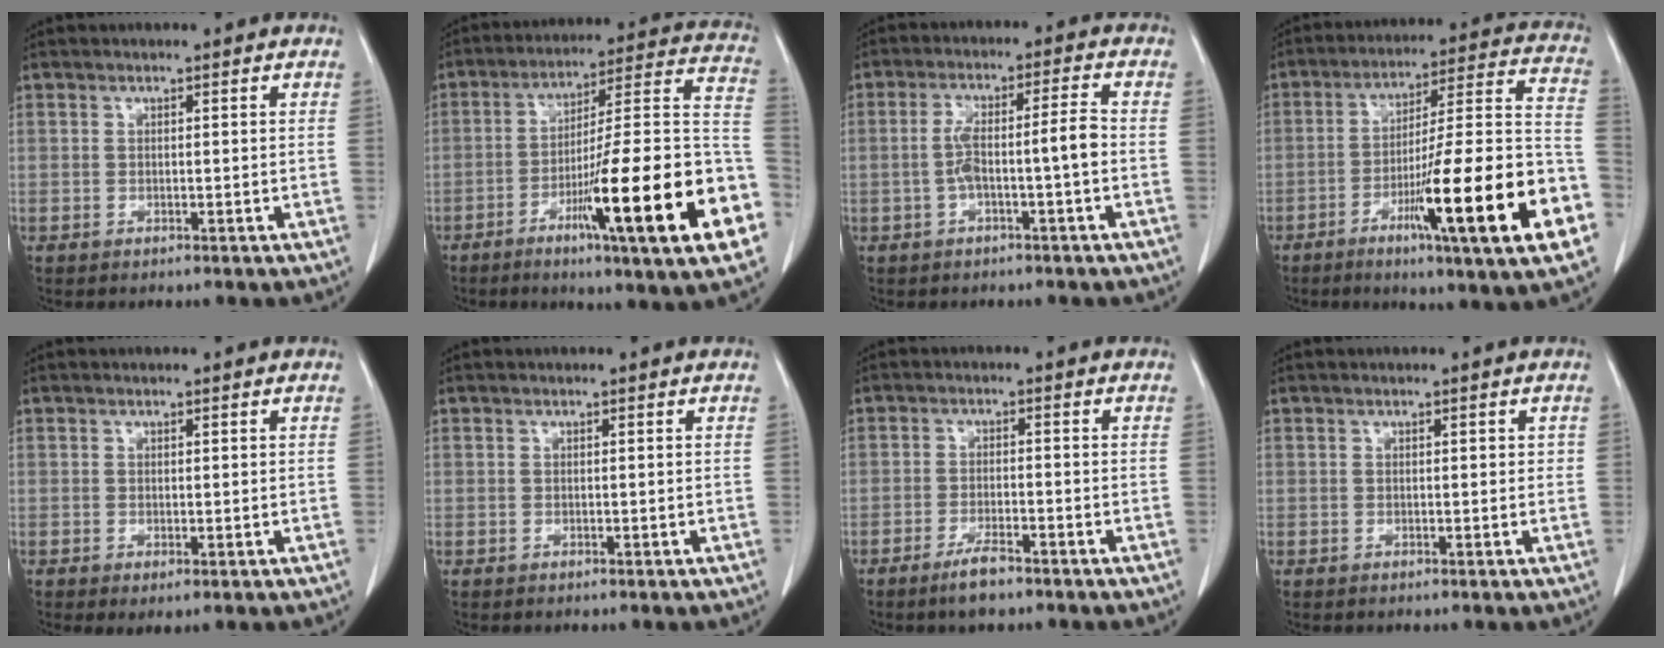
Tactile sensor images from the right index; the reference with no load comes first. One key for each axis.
{"total": 25.9, "fx": -9.4, "fy": 1.0, "fz": 24.1, "tx": -0.278, "ty": -0.010, "tz": -0.145}
{"total": 6.2, "fx": -1.4, "fy": 0.3, "fz": 6.1, "tx": -0.117, "ty": 0.025, "tz": -0.020}
{"total": 23.8, "fx": -9.2, "fy": 0.6, "fz": 22.0, "tx": -0.276, "ty": -0.011, "tz": -0.143}
{"total": 1.4, "fx": -0.1, "fy": 0.5, "fz": 1.3, "tx": -0.024, "ty": -0.008, "tz": 0.005}
{"total": 0.0}
{"total": 4.0, "fx": -3.0, "fy": 0.7, "fz": 2.6, "tx": -0.053, "ty": -0.004, "tz": -0.054}
{"total": 0.8, "fx": 0.2, "fy": 0.5, "fz": 0.6, "tx": -0.006, "ty": 0.004, "tz": 0.003}